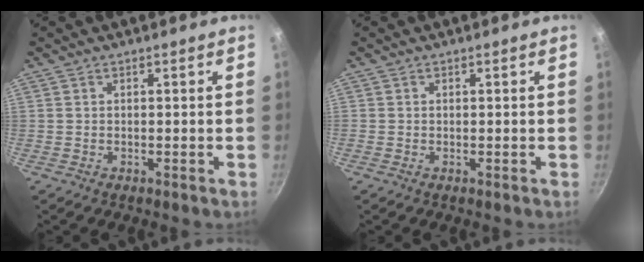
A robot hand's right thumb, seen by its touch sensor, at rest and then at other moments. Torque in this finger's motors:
{"motor_torque": [-0.24, -0.44, 0.38, 0.07, 0.05]}